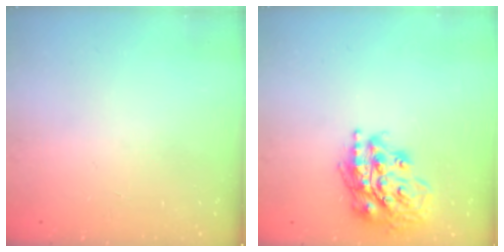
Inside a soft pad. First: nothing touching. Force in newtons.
{"total": 18.3, "press": 18.1, "slide": 2.6}